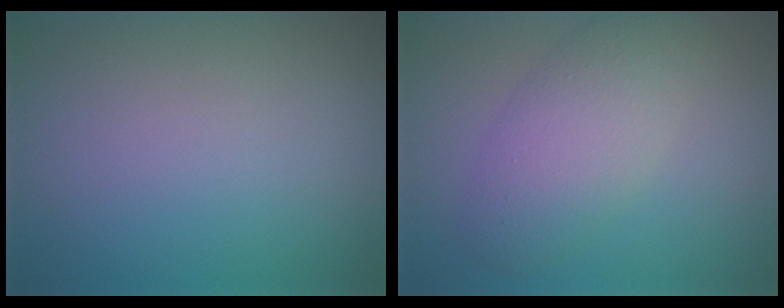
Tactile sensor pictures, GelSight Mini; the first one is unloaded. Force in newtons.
{"total": 4.6, "press": 4.6, "slide": 0.3}